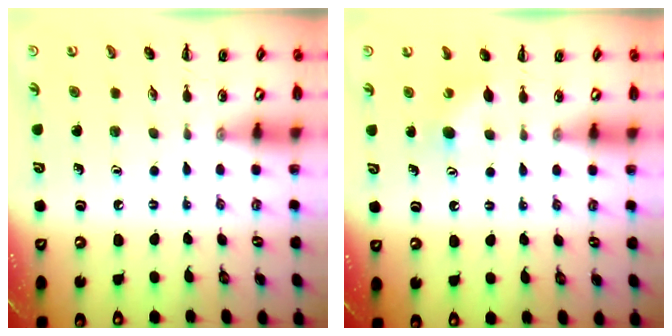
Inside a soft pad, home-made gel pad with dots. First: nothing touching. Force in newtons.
{"total": 4.9, "press": 4.7, "slide": 1.1}